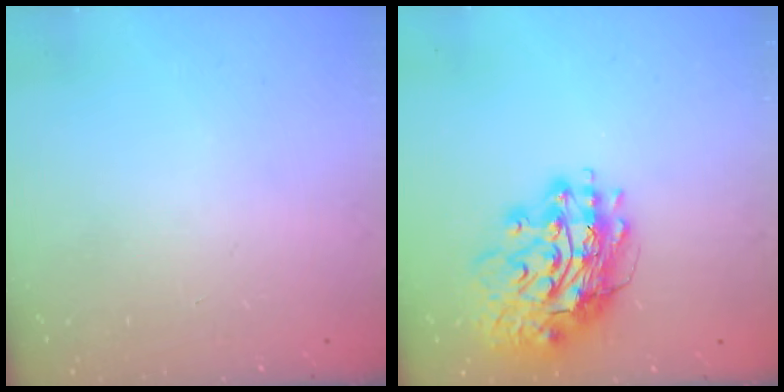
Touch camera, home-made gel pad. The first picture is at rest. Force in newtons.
{"total": 16.2, "press": 16.1, "slide": 2.1}